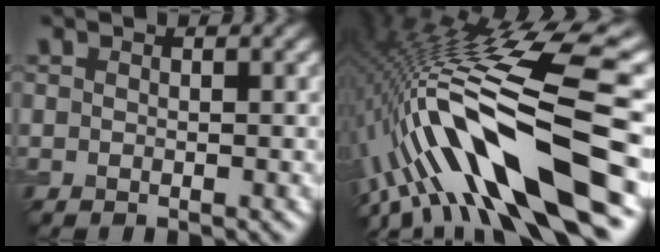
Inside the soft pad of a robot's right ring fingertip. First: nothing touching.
{"total": 15.4, "force": [-4.6, 3.1, 14.4], "torque": [-0.263, 0.018, -0.071]}